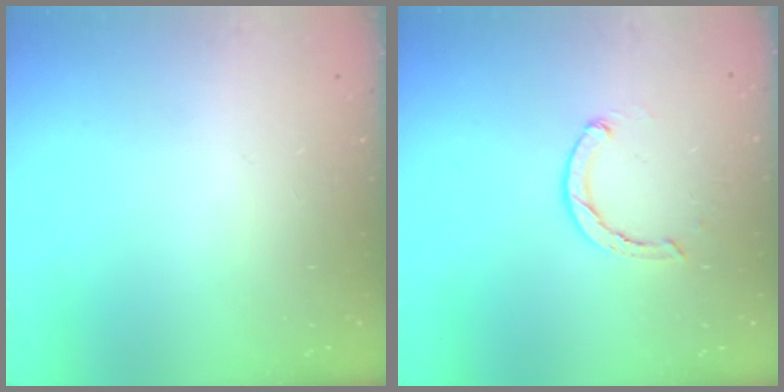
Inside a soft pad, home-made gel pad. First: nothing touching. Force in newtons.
{"total": 2.4, "press": 2.4, "slide": 0.1}